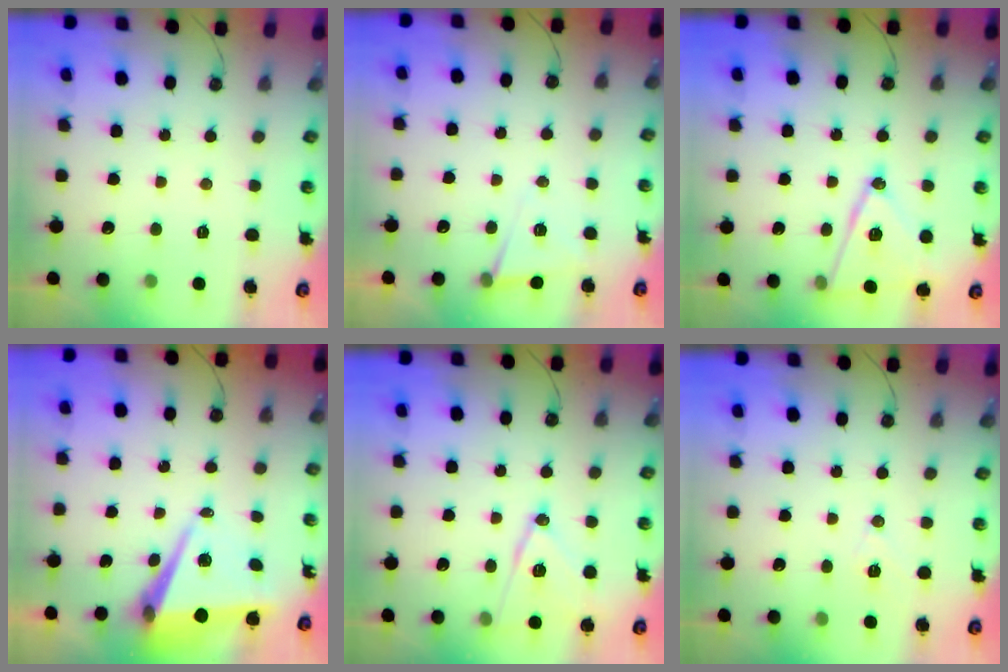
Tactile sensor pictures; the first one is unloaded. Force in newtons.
{"total": 7.7, "press": 6.0, "slide": 4.8}
{"total": 14.1, "press": 13.6, "slide": 3.6}
{"total": 8.3, "press": 6.9, "slide": 4.5}
{"total": 13.0, "press": 12.7, "slide": 2.8}
{"total": 7.0, "press": 5.7, "slide": 4.1}